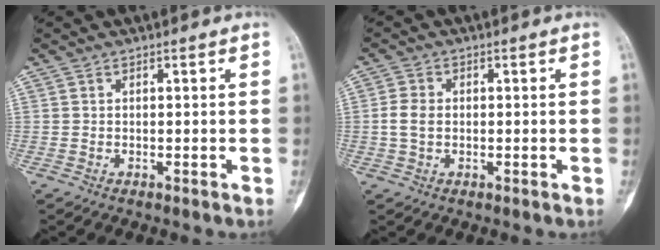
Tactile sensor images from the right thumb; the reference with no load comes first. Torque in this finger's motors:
{"motor_torque": [0.41, 0.46, 0.20, -0.20, 0.13]}